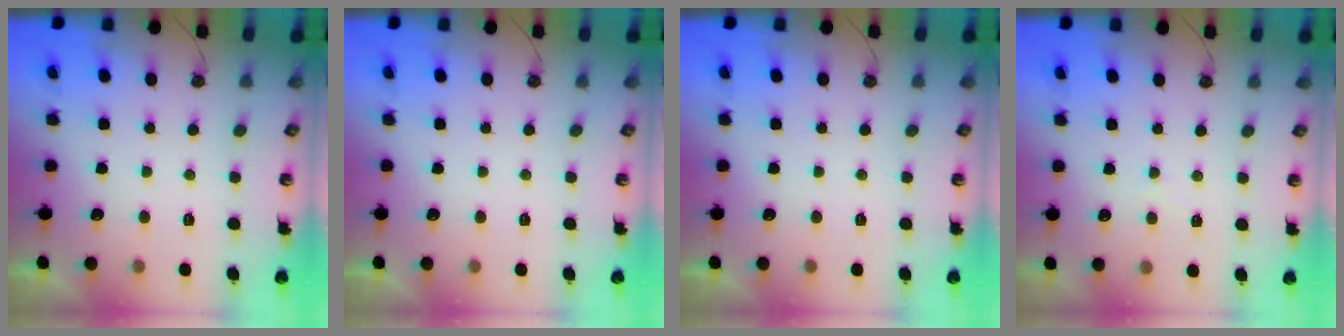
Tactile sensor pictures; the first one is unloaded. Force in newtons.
{"total": 0.0}
{"total": 0.0}
{"total": 4.1, "press": 4.1, "slide": 0.7}